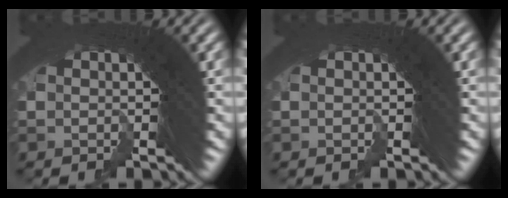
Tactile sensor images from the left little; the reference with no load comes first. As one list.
[{"total": 0.0}]